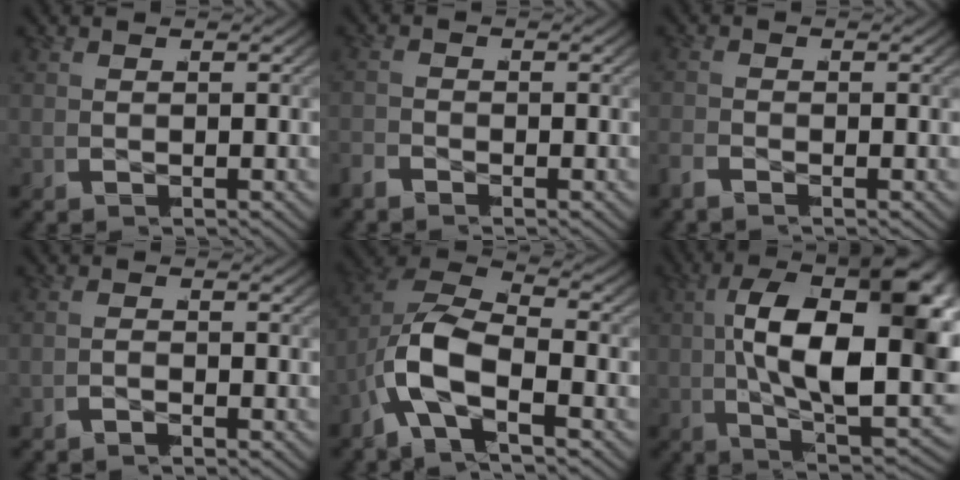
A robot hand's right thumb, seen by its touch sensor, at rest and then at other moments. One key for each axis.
{"total": 1.3, "fx": -1.2, "fy": -0.2, "fz": -0.6, "tx": 0.013, "ty": 0.003, "tz": -0.032}
{"total": 1.1, "fx": -1.0, "fy": -0.3, "fz": -0.3, "tx": 0.005, "ty": 0.004, "tz": -0.028}
{"total": 1.1, "fx": -1.0, "fy": -0.3, "fz": -0.3, "tx": 0.006, "ty": 0.005, "tz": -0.027}
{"total": 9.8, "fx": -0.9, "fy": 6.9, "fz": 6.9, "tx": -0.189, "ty": -0.021, "tz": -0.023}
{"total": 20.2, "fx": 0.5, "fy": 10.2, "fz": 17.4, "tx": -0.299, "ty": -0.038, "tz": 0.030}